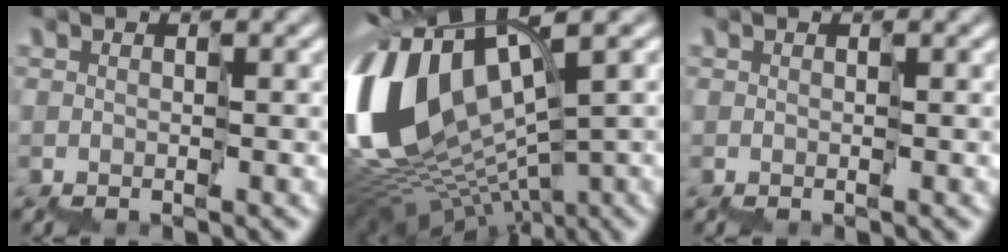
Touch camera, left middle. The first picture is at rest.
{"total": 13.5, "force": [2.3, 7.5, 11.0], "torque": [-0.262, 0.024, 0.051]}
{"total": 0.0}